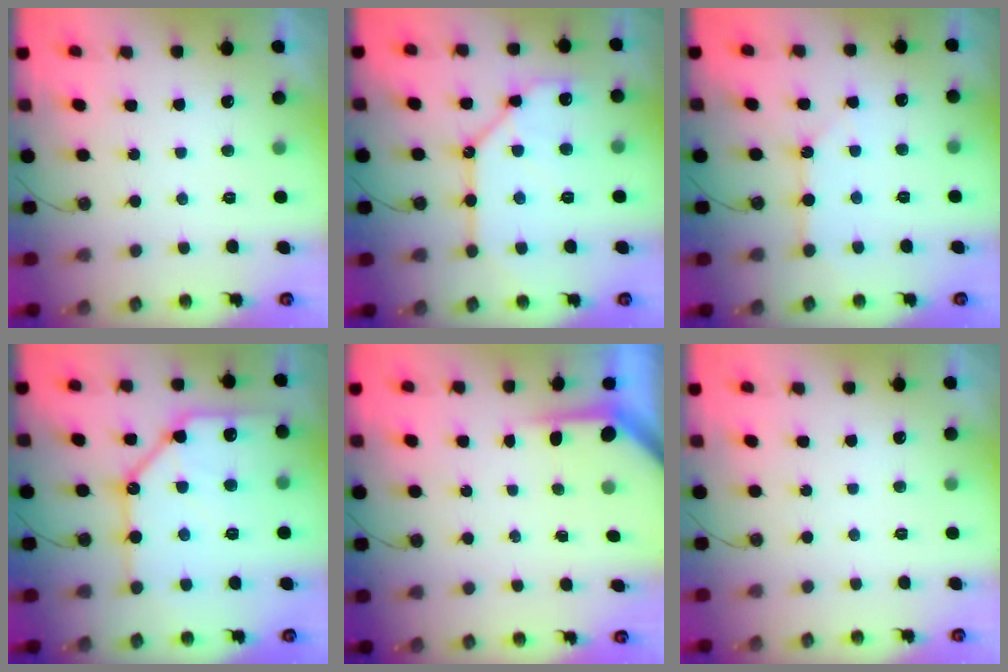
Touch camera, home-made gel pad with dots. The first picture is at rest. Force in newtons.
{"total": 12.4, "press": 12.3, "slide": 1.5}
{"total": 3.6, "press": 3.6, "slide": 0.3}
{"total": 19.4, "press": 19.3, "slide": 1.9}
{"total": 3.7, "press": 3.7, "slide": 0.4}
{"total": 0.0}